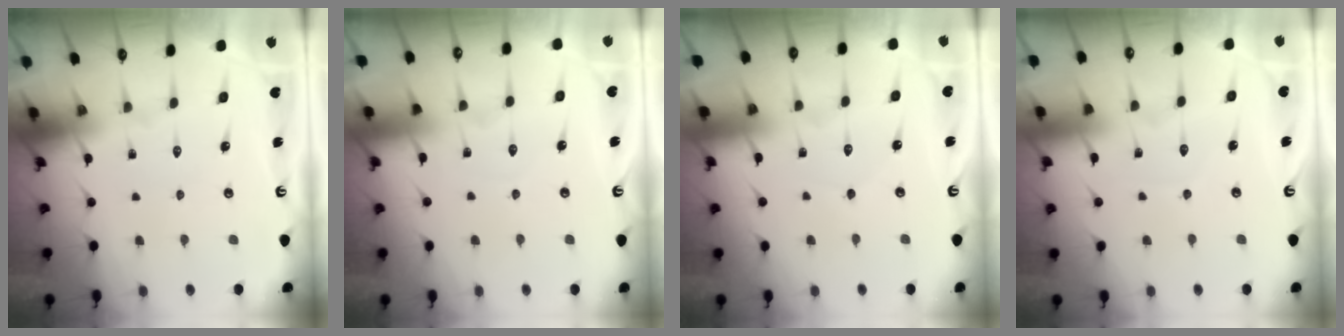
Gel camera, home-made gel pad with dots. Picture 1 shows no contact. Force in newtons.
{"total": 3.2, "press": 3.2, "slide": 0.5}
{"total": 2.5, "press": 2.5, "slide": 0.2}
{"total": 2.6, "press": 2.6, "slide": 0.3}